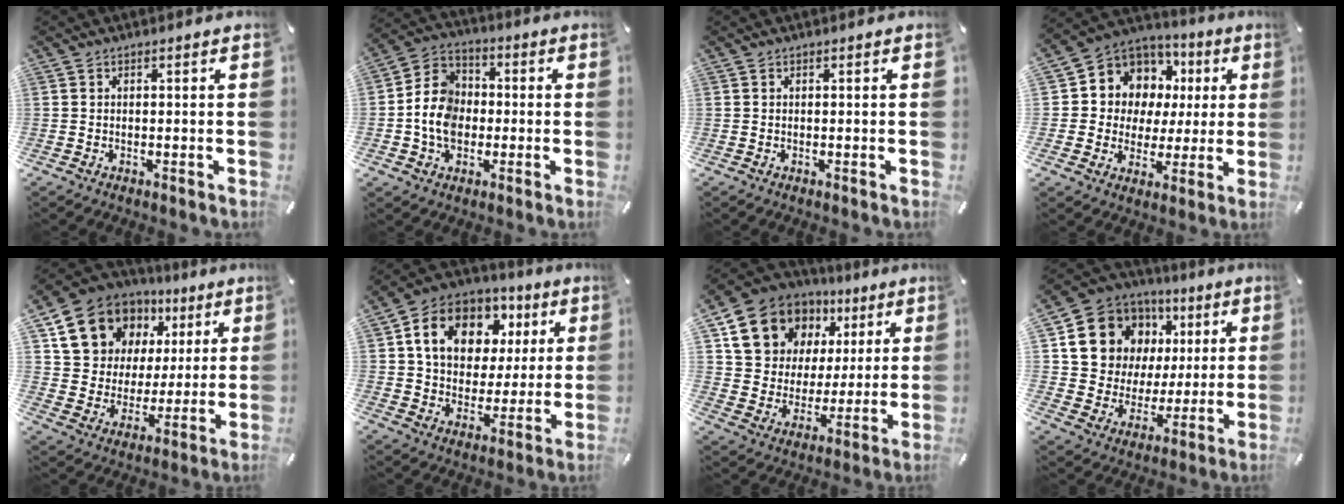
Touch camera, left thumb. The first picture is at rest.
{"total": 9.9, "force": [-1.8, 8.2, 5.3], "torque": [-0.132, 0.026, -0.032]}
{"total": 0.0}
{"total": 9.5, "force": [3.2, 8.8, 1.2], "torque": [-0.043, -0.032, 0.068]}
{"total": 15.1, "force": [7.8, 11.8, 5.1], "torque": [-0.102, -0.038, 0.150]}
{"total": 14.0, "force": [5.2, 11.2, 6.7], "torque": [-0.119, -0.009, 0.100]}
{"total": 15.0, "force": [7.7, 11.8, 5.1], "torque": [-0.103, -0.036, 0.147]}
{"total": 13.4, "force": [5.2, 11.8, 3.6], "torque": [-0.066, -0.032, 0.112]}